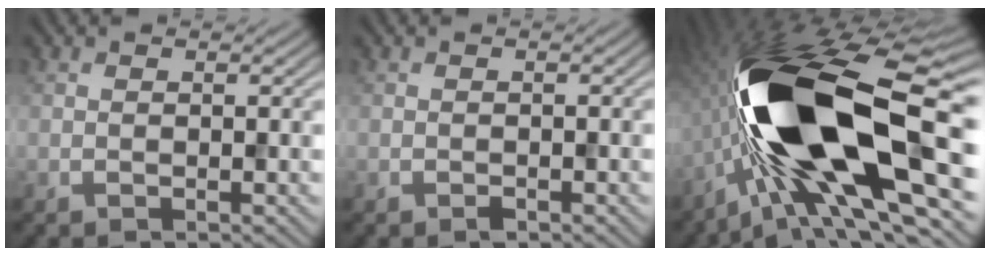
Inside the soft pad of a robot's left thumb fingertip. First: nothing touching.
{"total": 0.8, "force": [-0.6, 0.4, 0.5], "torque": [-0.007, -0.001, -0.009]}
{"total": 21.8, "force": [-3.3, 9.0, 19.5], "torque": [-0.380, -0.006, -0.055]}